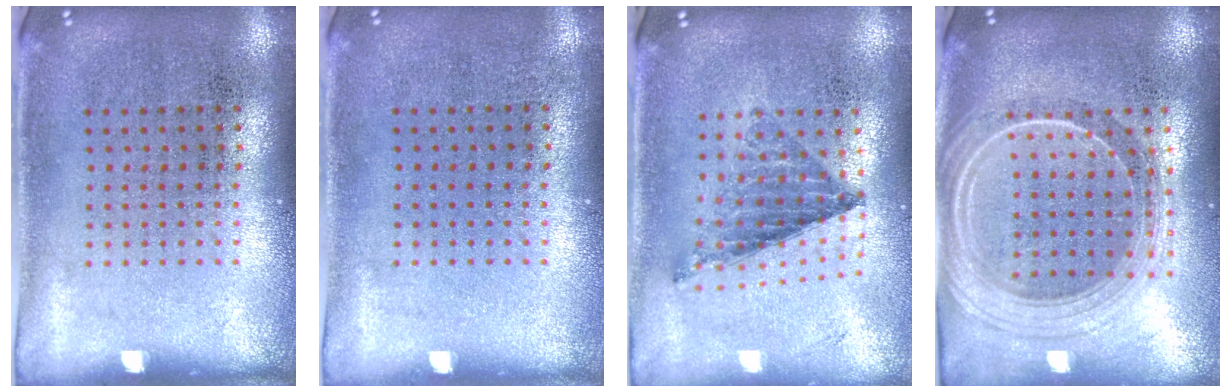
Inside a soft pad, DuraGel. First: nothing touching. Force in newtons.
{"total": 0.0}
{"total": 0.8, "press": 0.8, "slide": 0.0}
{"total": 2.3, "press": 2.0, "slide": 1.2}